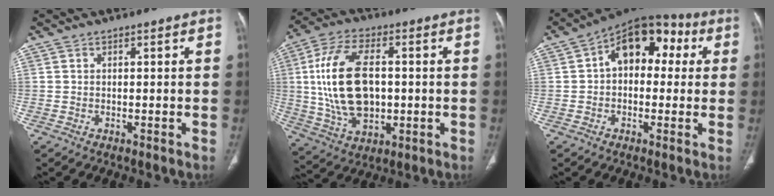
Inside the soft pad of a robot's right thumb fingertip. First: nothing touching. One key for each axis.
{"total": 17.9, "fx": 1.0, "fy": 10.1, "fz": 14.7, "tx": -0.279, "ty": 0.005, "tz": 0.026}
{"total": 13.7, "fx": 2.6, "fy": 9.0, "fz": 10.0, "tx": -0.100, "ty": 0.039, "tz": 0.025}